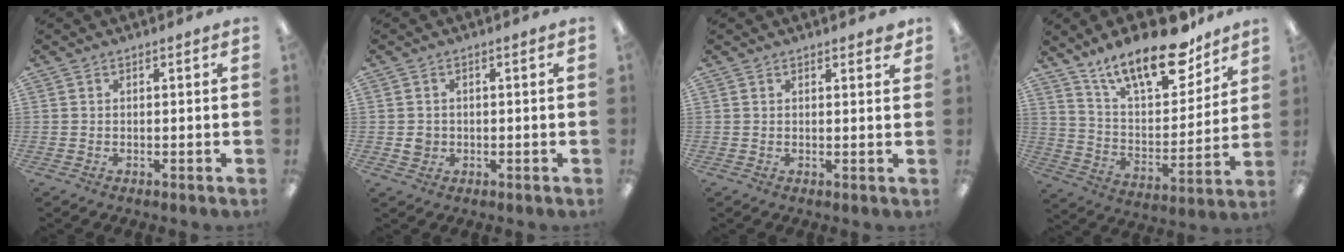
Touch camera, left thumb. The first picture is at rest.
{"total": 2.2, "force": [-0.1, 2.1, 0.7], "torque": [-0.007, 0.001, -0.006]}
{"total": 1.6, "force": [1.4, 0.4, 0.7], "torque": [0.001, -0.006, 0.022]}
{"total": 20.8, "force": [15.2, 7.7, 12.0], "torque": [-0.200, -0.091, 0.261]}